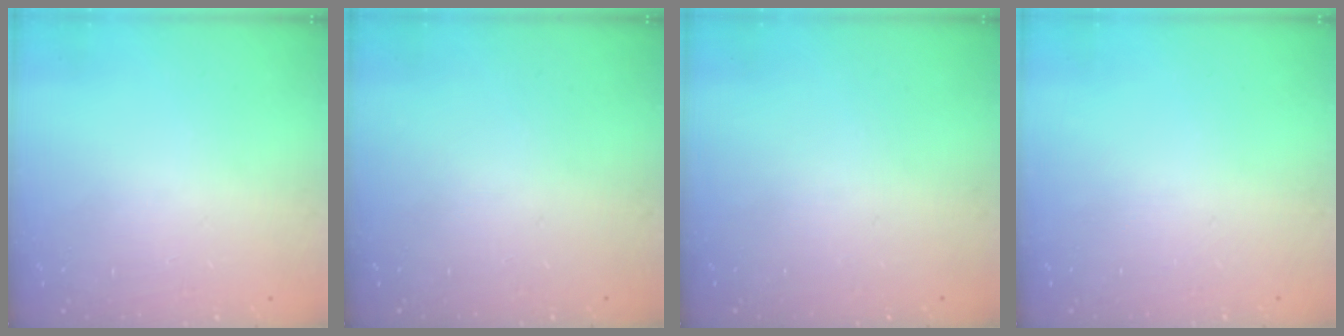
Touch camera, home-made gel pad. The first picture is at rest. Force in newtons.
{"total": 0.0}
{"total": 0.0}
{"total": 0.0}